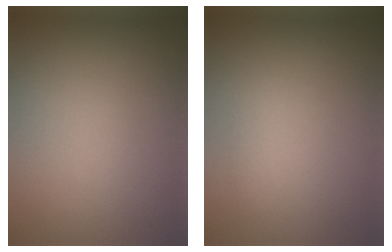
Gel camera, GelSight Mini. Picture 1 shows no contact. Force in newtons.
{"total": 0.8, "press": 0.8, "slide": 0.0}